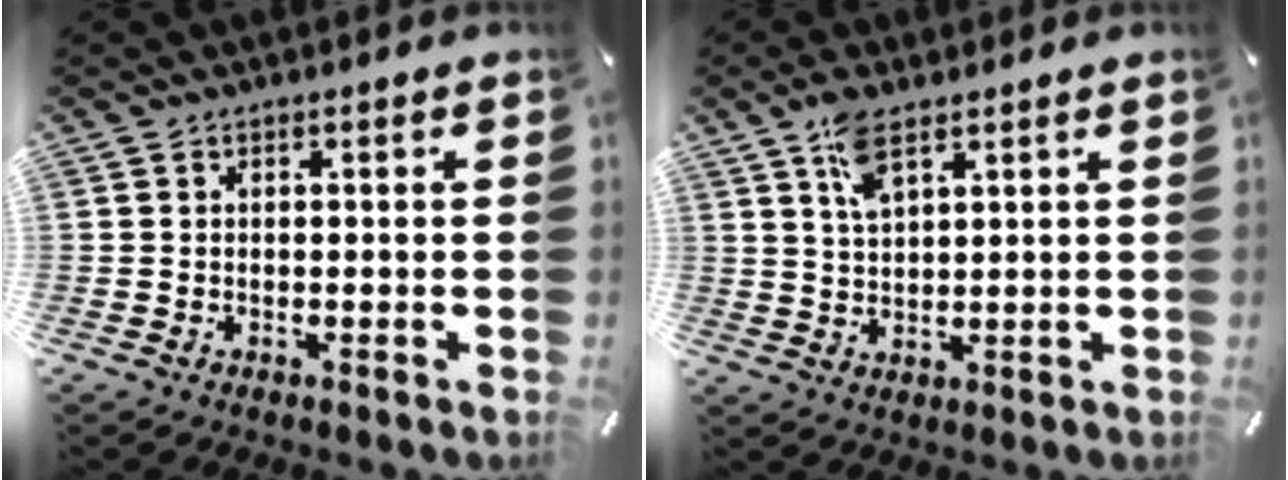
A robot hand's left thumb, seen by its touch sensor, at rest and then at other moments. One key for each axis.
{"total": 6.1, "fx": 3.7, "fy": 2.5, "fz": 4.2, "tx": -0.084, "ty": -0.001, "tz": 0.066}